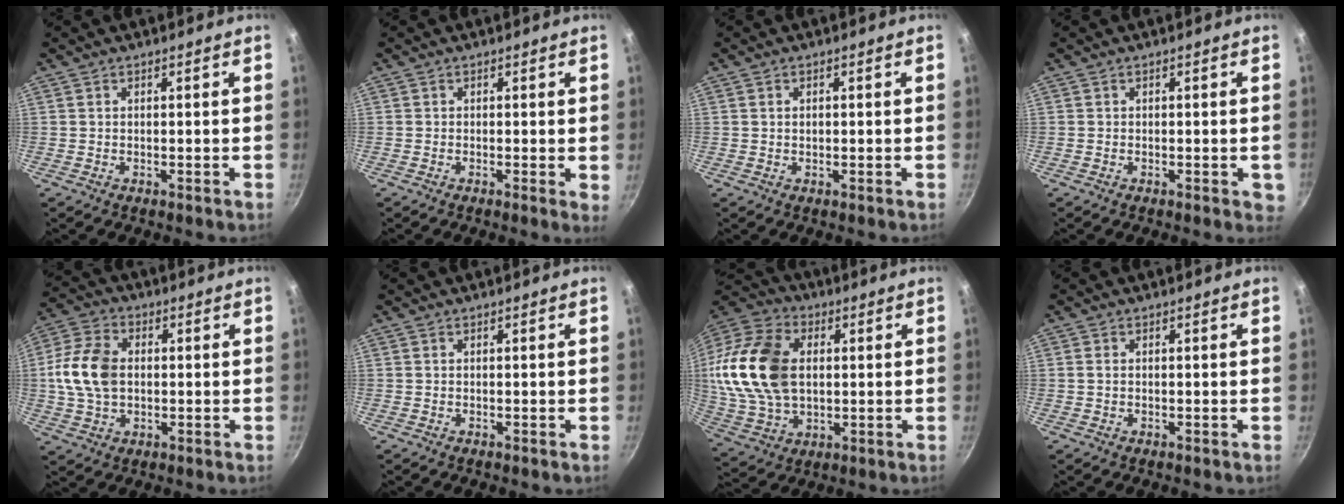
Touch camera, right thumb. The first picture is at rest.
{"total": 1.2, "force": [0.0, 0.4, 1.2], "torque": [-0.015, -0.005, -0.005]}
{"total": 1.1, "force": [0.2, 0.8, 0.7], "torque": [-0.011, 0.003, 0.003]}
{"total": 2.3, "force": [-0.7, 1.3, 1.8], "torque": [-0.014, -0.002, -0.010]}
{"total": 12.0, "force": [0.6, 8.3, 8.6], "torque": [-0.160, 0.016, 0.002]}
{"total": 0.0}
{"total": 21.3, "force": [2.5, 14.5, 15.4], "torque": [-0.289, 0.011, 0.048]}
{"total": 1.0, "force": [0.1, 0.7, 0.7], "torque": [-0.013, 0.002, 0.001]}